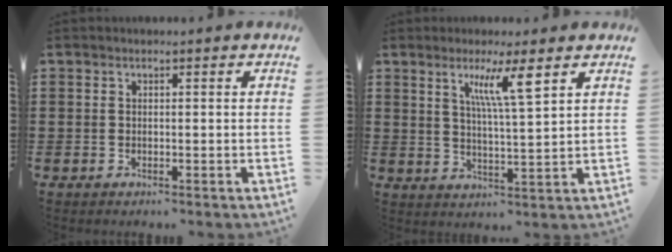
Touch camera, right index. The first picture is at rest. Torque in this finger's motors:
{"motor_torque": [0.29, 0.18, 0.24, 0.11]}